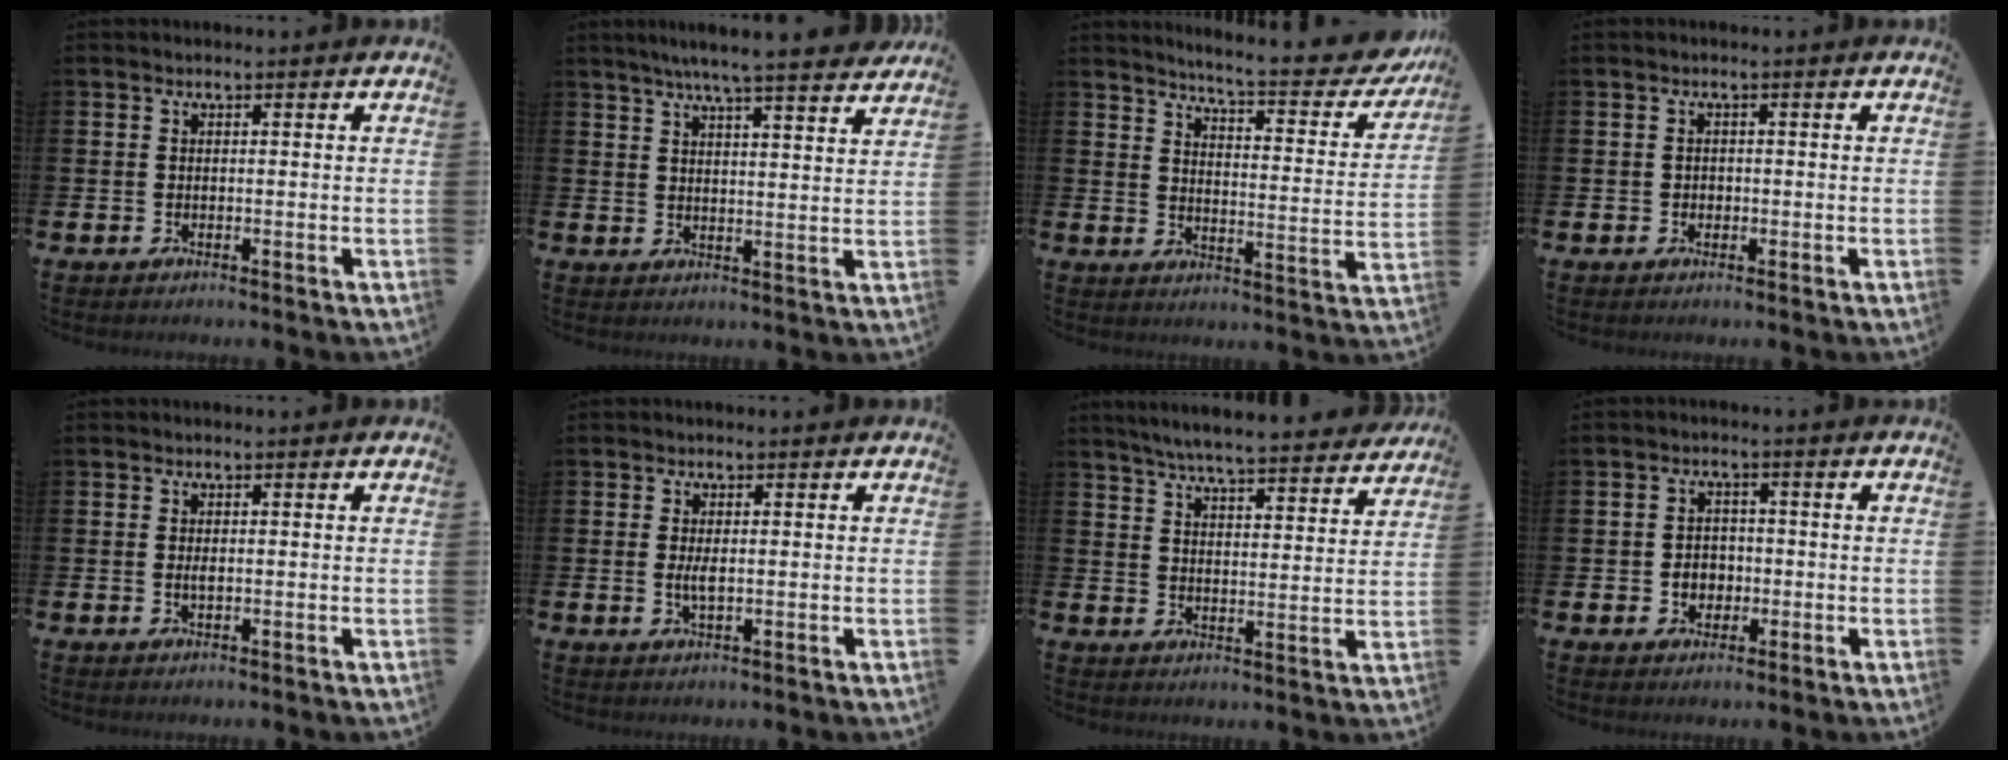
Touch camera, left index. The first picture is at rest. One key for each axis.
{"total": 6.4, "fx": 5.9, "fy": -0.4, "fz": 2.3, "tx": -0.055, "ty": -0.032, "tz": 0.102}
{"total": 6.0, "fx": 5.7, "fy": 0.0, "fz": 2.1, "tx": -0.053, "ty": -0.050, "tz": 0.089}
{"total": 0.9, "fx": 0.0, "fy": 0.8, "fz": 0.2, "tx": -0.005, "ty": 0.009, "tz": -0.003}
{"total": 0.9, "fx": 0.1, "fy": 0.3, "fz": 0.8, "tx": -0.014, "ty": 0.003, "tz": 0.001}
{"total": 2.0, "fx": 0.2, "fy": 0.6, "fz": 1.9, "tx": -0.027, "ty": -0.002, "tz": -0.001}
{"total": 6.2, "fx": 6.0, "fy": 0.2, "fz": 1.6, "tx": -0.051, "ty": -0.045, "tz": 0.104}
{"total": 3.0, "fx": -0.6, "fy": 2.5, "fz": 1.4, "tx": -0.016, "ty": 0.000, "tz": -0.020}